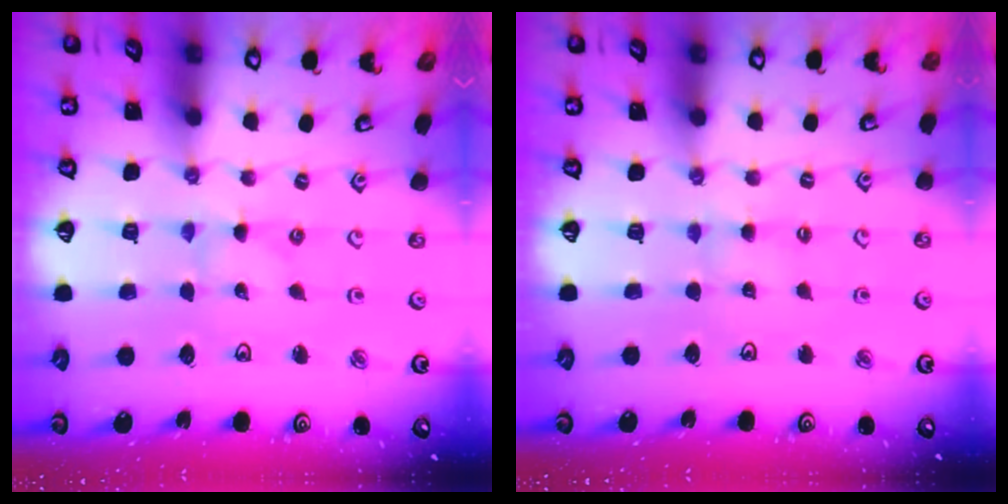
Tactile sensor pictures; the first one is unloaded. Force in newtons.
{"total": 2.3, "press": 2.3, "slide": 0.4}